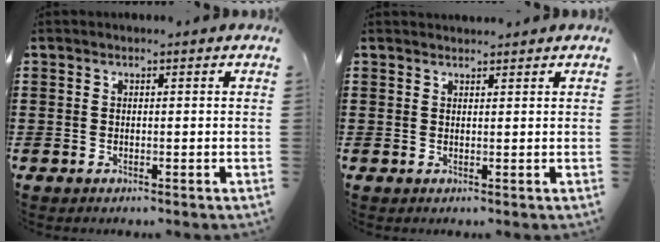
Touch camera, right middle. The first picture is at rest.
{"total": 1.2, "force": [1.2, 0.0, -0.1], "torque": [-0.002, -0.003, 0.023]}